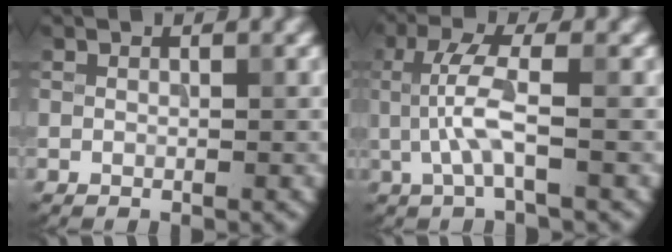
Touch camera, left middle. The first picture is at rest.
{"total": 3.9, "force": [-0.3, 0.8, 3.8], "torque": [-0.087, 0.001, -0.005]}